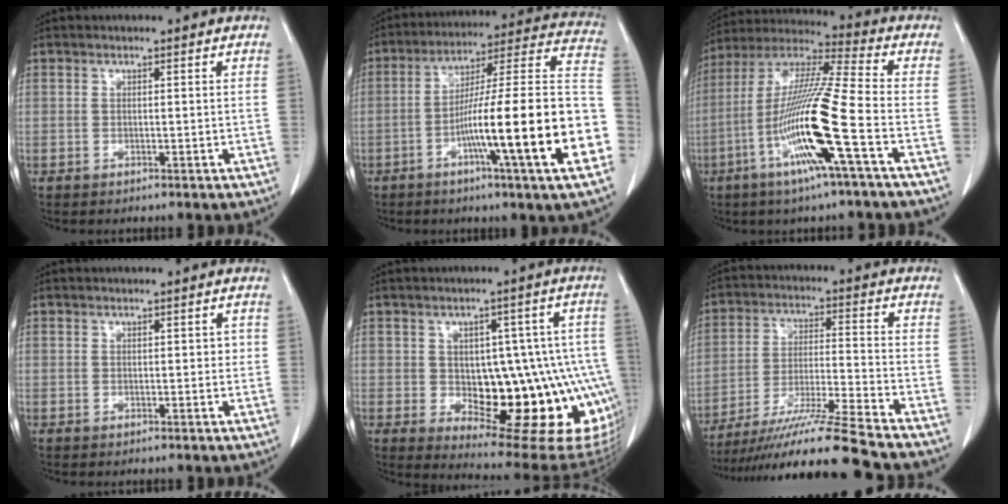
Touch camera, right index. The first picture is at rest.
{"total": 22.6, "force": [-6.8, 0.0, 21.5], "torque": [-0.264, 0.010, -0.109]}
{"total": 16.8, "force": [-5.7, -0.9, 15.7], "torque": [-0.313, -0.011, -0.117]}
{"total": 0.9, "force": [0.1, 0.7, 0.6], "torque": [-0.004, 0.009, 0.002]}
{"total": 19.6, "force": [-3.9, 8.3, 17.3], "torque": [-0.145, 0.029, -0.021]}
{"total": 16.0, "force": [-13.6, -2.3, 8.0], "torque": [-0.147, -0.026, -0.234]}